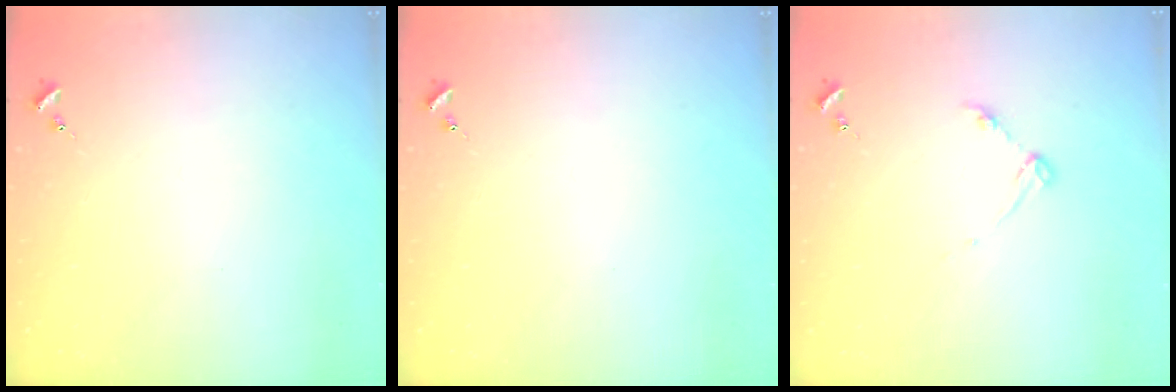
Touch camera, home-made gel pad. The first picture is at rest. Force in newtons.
{"total": 0.0}
{"total": 3.3, "press": 3.3, "slide": 0.5}